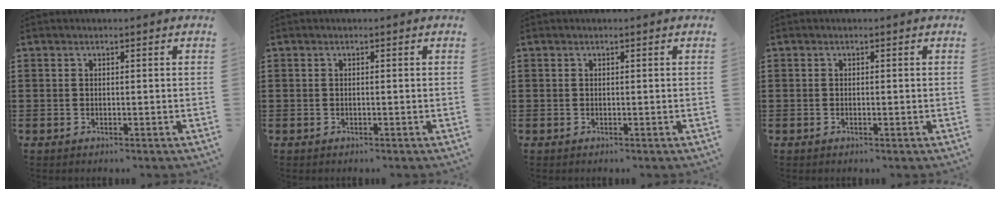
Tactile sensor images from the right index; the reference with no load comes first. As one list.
[{"total": 0.0}, {"total": 0.0}, {"total": 0.0}]